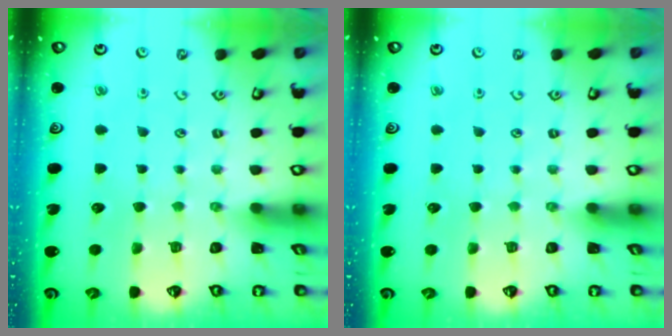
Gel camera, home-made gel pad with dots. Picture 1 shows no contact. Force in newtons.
{"total": 0.0}